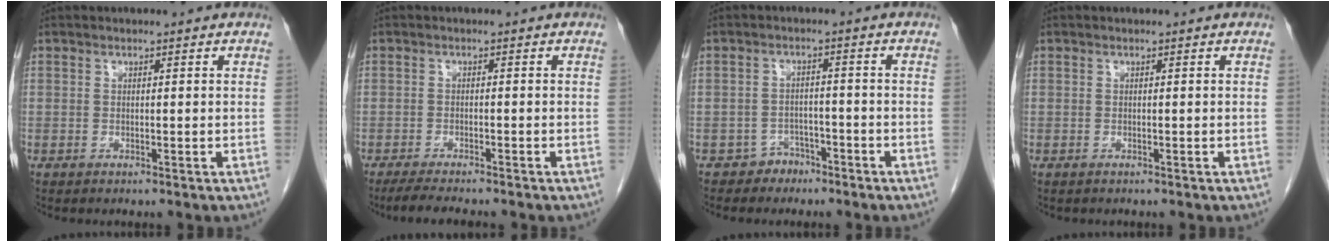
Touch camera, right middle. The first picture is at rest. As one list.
[{"total": 5.6, "force": [-4.8, 0.6, 2.8], "torque": [-0.045, -0.013, -0.076]}, {"total": 3.1, "force": [-2.3, 2.0, -0.1], "torque": [-0.001, 0.011, -0.035]}, {"total": 0.0}]